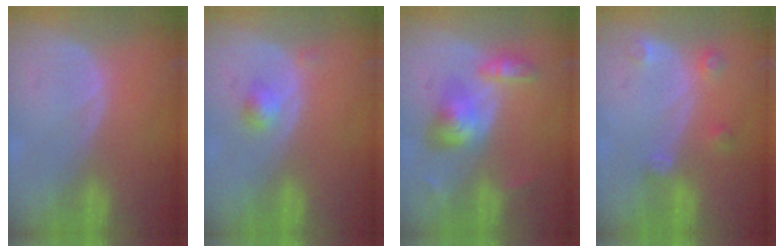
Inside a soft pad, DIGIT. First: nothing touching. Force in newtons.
{"total": 2.2, "press": 2.0, "slide": 1.0}
{"total": 6.2, "press": 6.0, "slide": 1.5}
{"total": 3.0, "press": 2.9, "slide": 0.6}